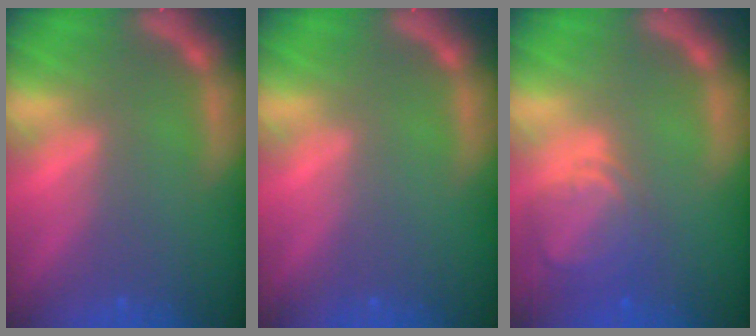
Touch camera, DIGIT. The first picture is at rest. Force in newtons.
{"total": 0.0}
{"total": 5.0}